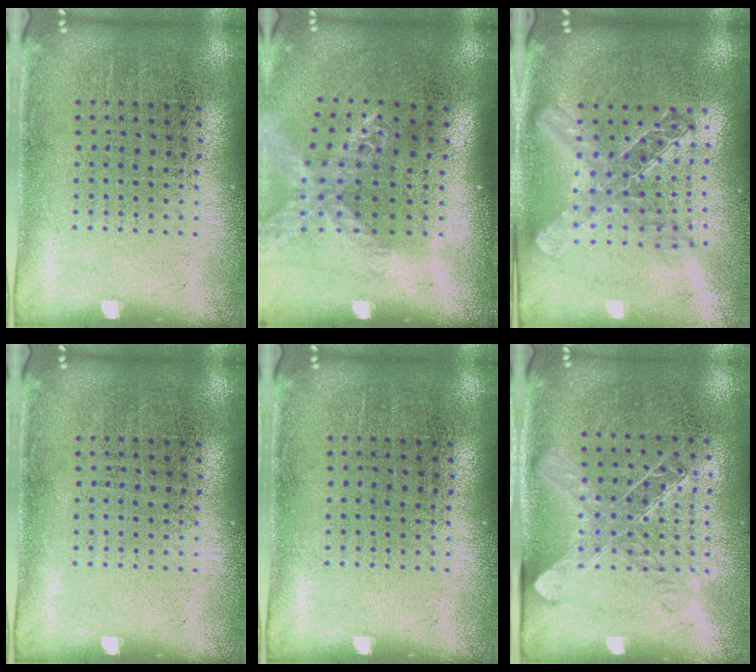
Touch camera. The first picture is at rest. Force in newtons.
{"total": 1.6, "press": 1.4, "slide": 0.8}
{"total": 1.9, "press": 1.6, "slide": 1.1}
{"total": 0.0}
{"total": 0.0}
{"total": 1.4, "press": 1.2, "slide": 0.6}